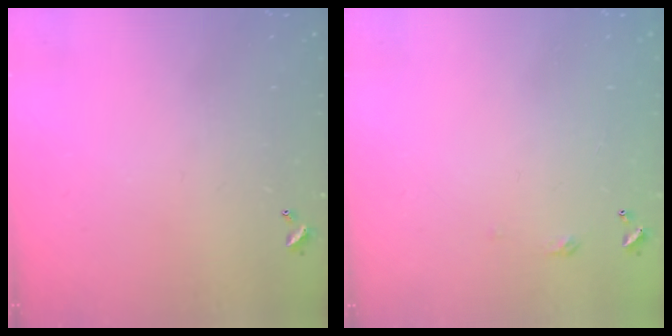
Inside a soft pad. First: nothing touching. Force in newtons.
{"total": 2.7, "press": 2.6, "slide": 0.4}